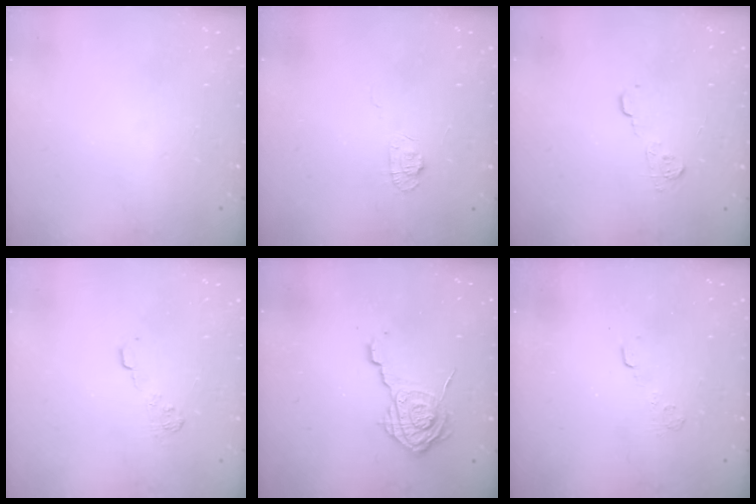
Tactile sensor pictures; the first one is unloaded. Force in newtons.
{"total": 5.6, "press": 5.6, "slide": 0.7}
{"total": 7.3, "press": 7.3, "slide": 0.5}
{"total": 7.6, "press": 7.5, "slide": 1.0}
{"total": 12.8, "press": 12.8, "slide": 0.9}
{"total": 2.7, "press": 2.3, "slide": 1.4}